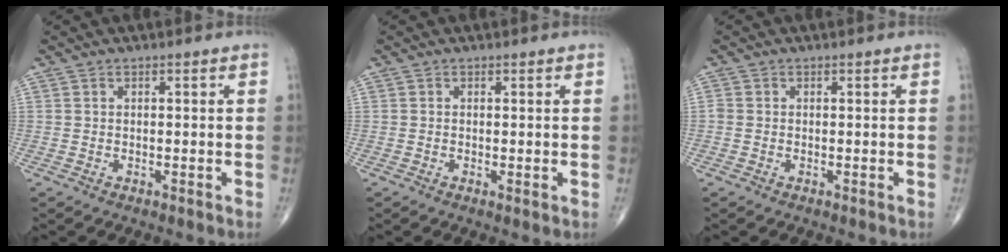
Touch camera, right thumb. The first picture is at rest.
{"total": 0.7, "force": [0.0, 0.1, 0.7], "torque": [-0.014, -0.003, -0.002]}
{"total": 0.6, "force": [-0.1, 0.5, 0.3], "torque": [-0.005, 0.000, -0.004]}